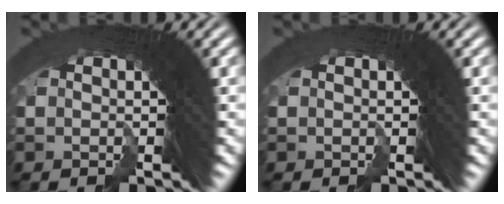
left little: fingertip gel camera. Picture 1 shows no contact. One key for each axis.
{"total": 0.0}